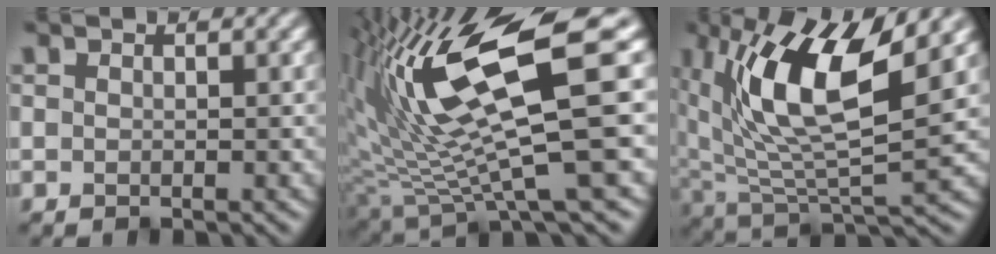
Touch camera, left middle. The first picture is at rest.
{"total": 13.5, "force": [4.0, 2.8, 12.6], "torque": [-0.220, 0.005, 0.078]}
{"total": 11.3, "force": [4.4, 4.1, 9.6], "torque": [-0.184, 0.005, 0.082]}